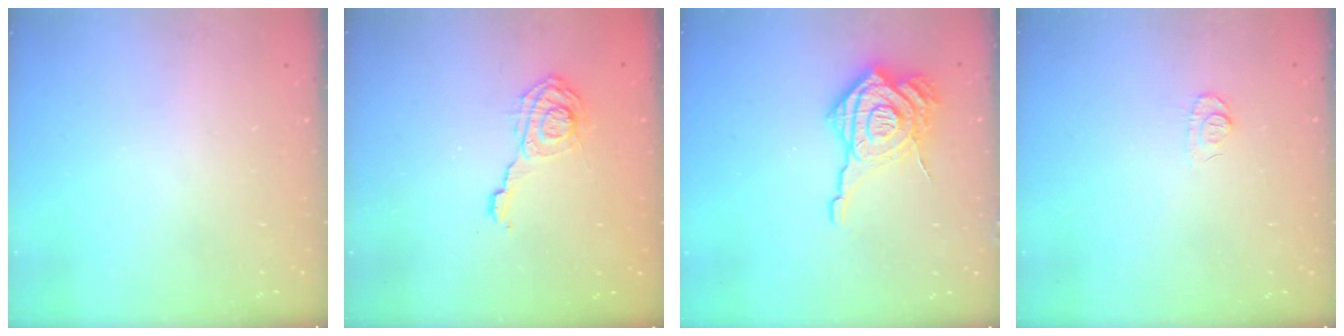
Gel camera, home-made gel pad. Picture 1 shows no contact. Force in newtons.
{"total": 9.0, "press": 8.9, "slide": 0.6}
{"total": 17.7, "press": 17.6, "slide": 1.8}
{"total": 6.1, "press": 6.1, "slide": 0.7}